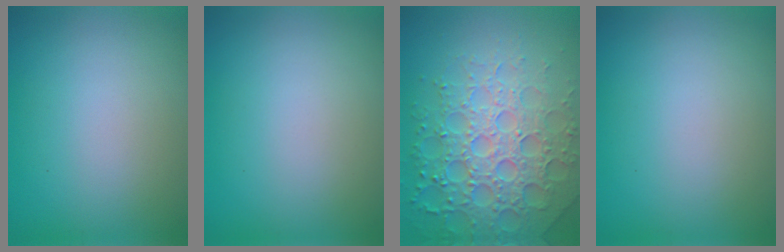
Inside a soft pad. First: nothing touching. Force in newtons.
{"total": 0.0}
{"total": 7.3, "press": 7.2, "slide": 1.6}
{"total": 0.0}